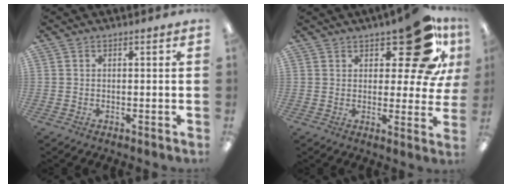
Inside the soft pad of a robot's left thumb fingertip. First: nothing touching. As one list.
[{"total": 18.1, "force": [10.4, 7.5, 12.8], "torque": [-0.167, -0.060, 0.173]}]